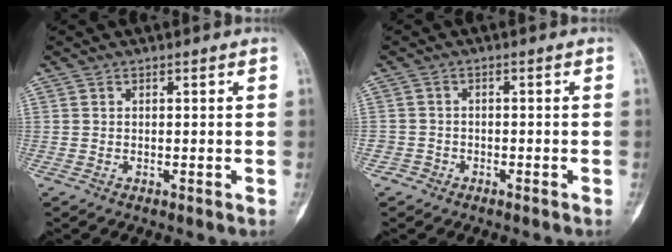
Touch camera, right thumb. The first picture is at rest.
{"total": 1.8, "force": [-1.3, 1.1, -0.4], "torque": [0.012, 0.007, -0.033]}